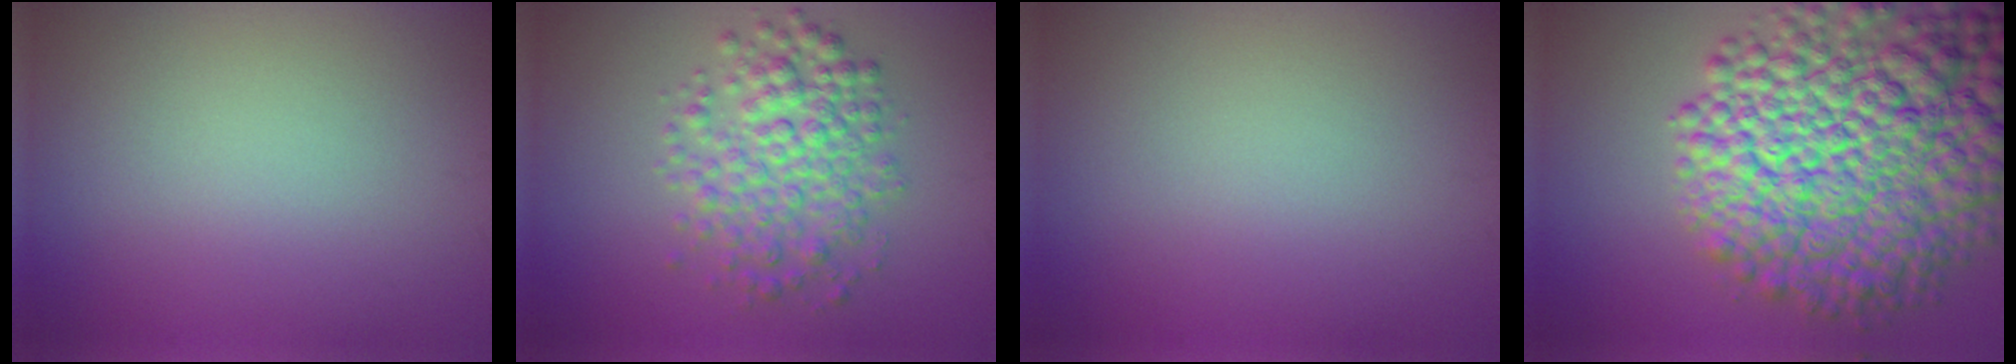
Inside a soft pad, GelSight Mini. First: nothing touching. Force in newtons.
{"total": 5.1, "press": 5.1, "slide": 0.1}
{"total": 0.0}
{"total": 15.2, "press": 15.2, "slide": 0.5}